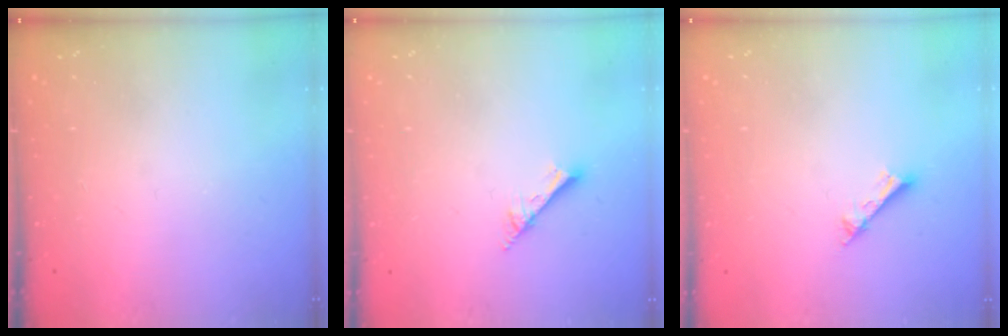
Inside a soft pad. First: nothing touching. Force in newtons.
{"total": 2.0, "press": 2.0, "slide": 0.1}
{"total": 2.2, "press": 2.1, "slide": 0.4}